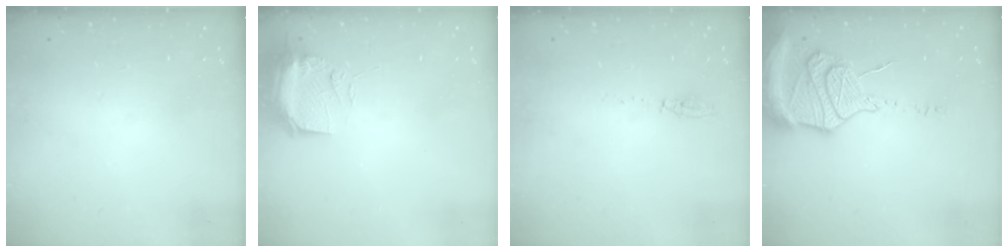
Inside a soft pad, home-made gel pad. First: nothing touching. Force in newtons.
{"total": 14.8, "press": 11.3, "slide": 9.5}
{"total": 3.4, "press": 3.3, "slide": 0.8}
{"total": 18.9, "press": 18.8, "slide": 1.8}